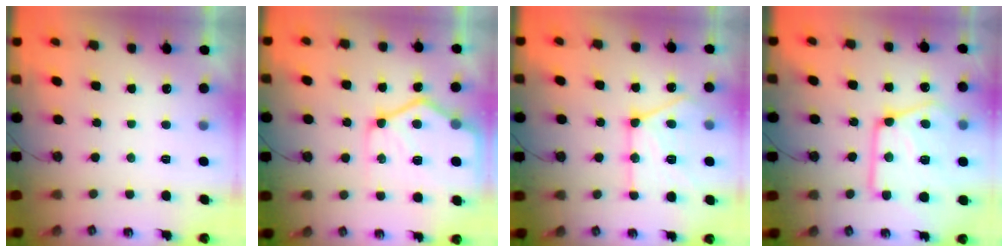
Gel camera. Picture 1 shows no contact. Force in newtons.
{"total": 16.5, "press": 16.4, "slide": 1.8}
{"total": 17.2, "press": 17.1, "slide": 1.5}
{"total": 21.8, "press": 21.7, "slide": 2.2}